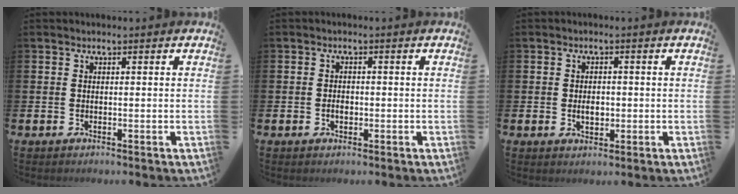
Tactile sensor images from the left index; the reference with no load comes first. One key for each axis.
{"total": 1.6, "fx": -0.4, "fy": 1.1, "fz": 1.1, "tx": -0.018, "ty": 0.004, "tz": -0.009}
{"total": 2.3, "fx": -0.2, "fy": 1.6, "fz": 1.7, "tx": -0.014, "ty": -0.002, "tz": -0.009}